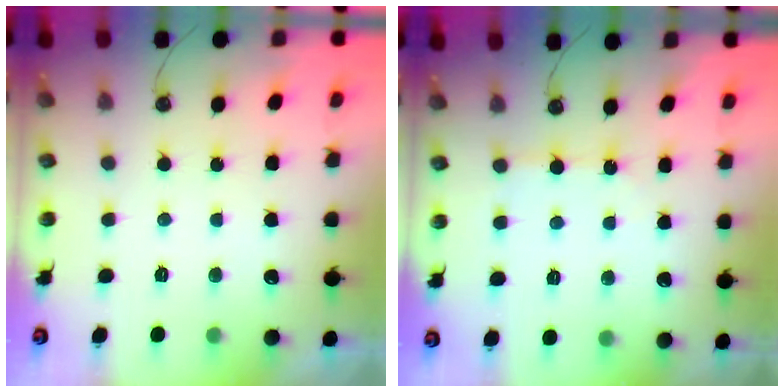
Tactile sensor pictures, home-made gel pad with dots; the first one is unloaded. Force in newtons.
{"total": 3.4, "press": 3.3, "slide": 0.6}